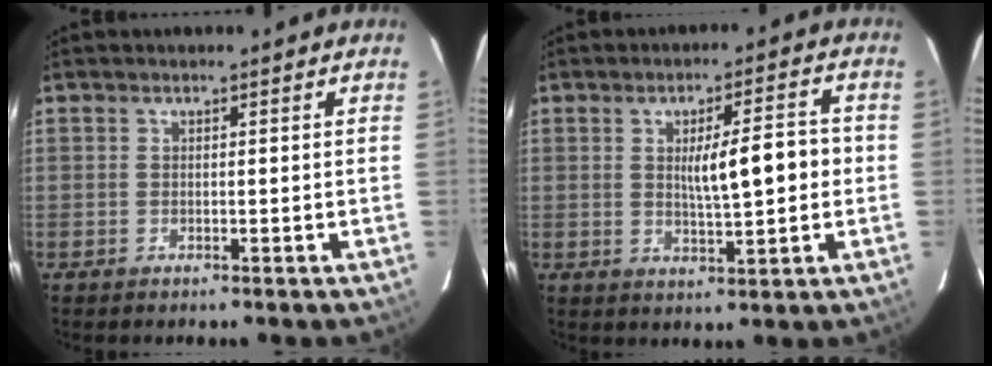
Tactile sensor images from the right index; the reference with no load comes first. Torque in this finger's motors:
{"motor_torque": [0.34, 0.02, 0.22, 0.08]}